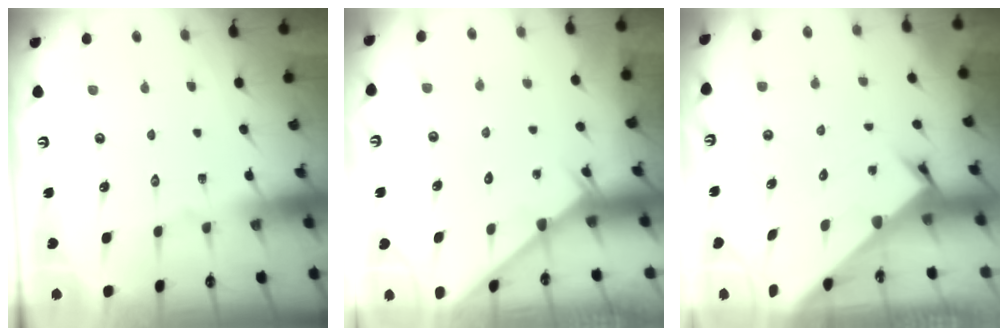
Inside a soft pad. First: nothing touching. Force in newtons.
{"total": 1.2, "press": 1.2, "slide": 0.0}
{"total": 2.5, "press": 2.5, "slide": 0.3}